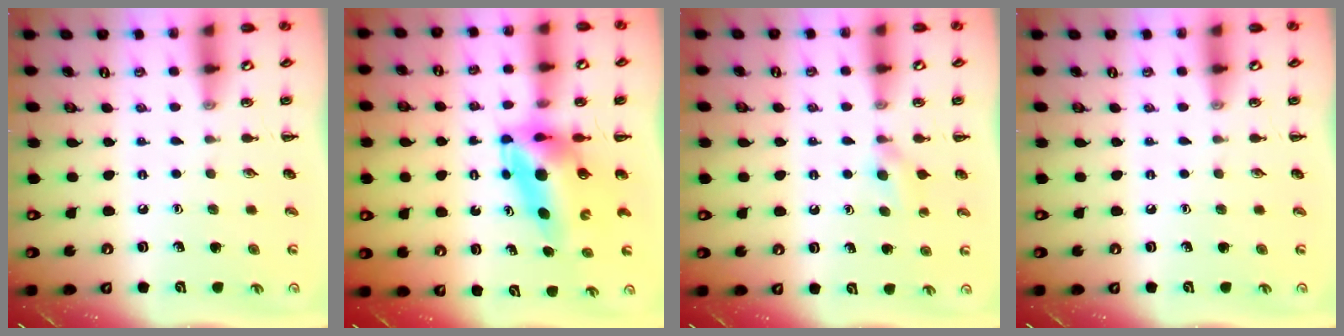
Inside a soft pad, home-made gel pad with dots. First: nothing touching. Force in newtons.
{"total": 8.3, "press": 7.9, "slide": 2.4}
{"total": 4.0, "press": 3.7, "slide": 1.5}
{"total": 0.0}